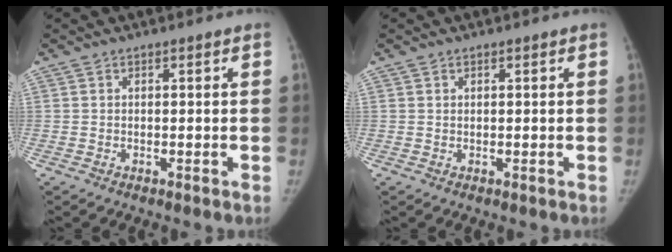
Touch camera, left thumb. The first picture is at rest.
{"total": 0.0}